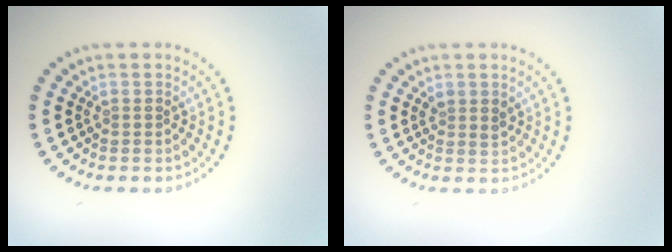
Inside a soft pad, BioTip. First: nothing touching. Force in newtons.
{"total": 1.1, "press": 0.9, "slide": 0.6}